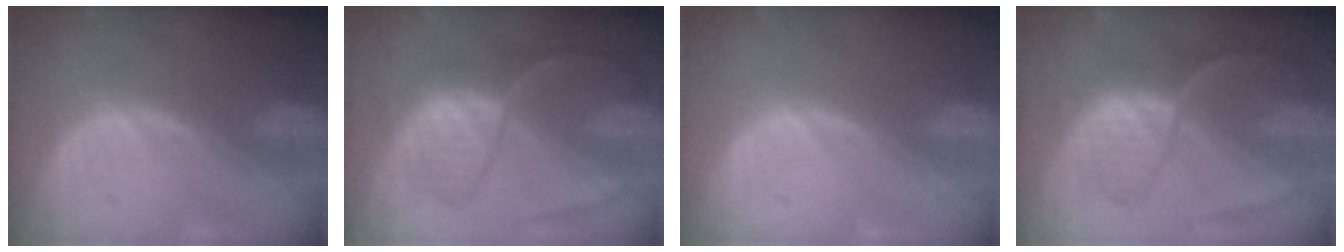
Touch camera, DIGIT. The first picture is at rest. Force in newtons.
{"total": 8.9, "press": 7.6, "slide": 4.5}
{"total": 0.0}
{"total": 9.2, "press": 7.6, "slide": 5.1}